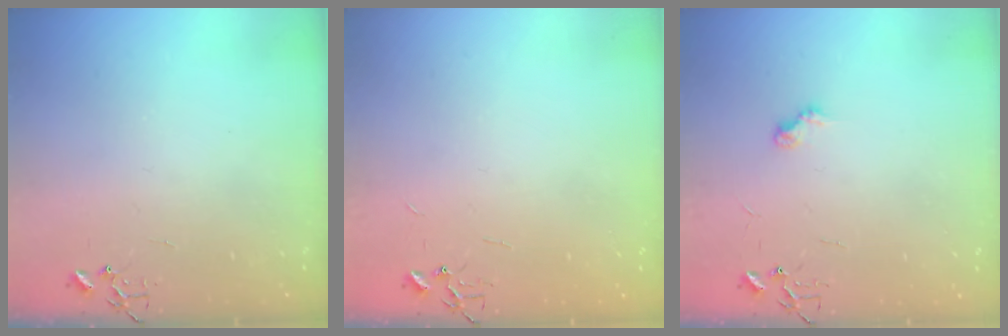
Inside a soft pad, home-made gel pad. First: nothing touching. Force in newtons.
{"total": 2.2, "press": 2.2, "slide": 0.3}
{"total": 7.1, "press": 7.1, "slide": 0.5}